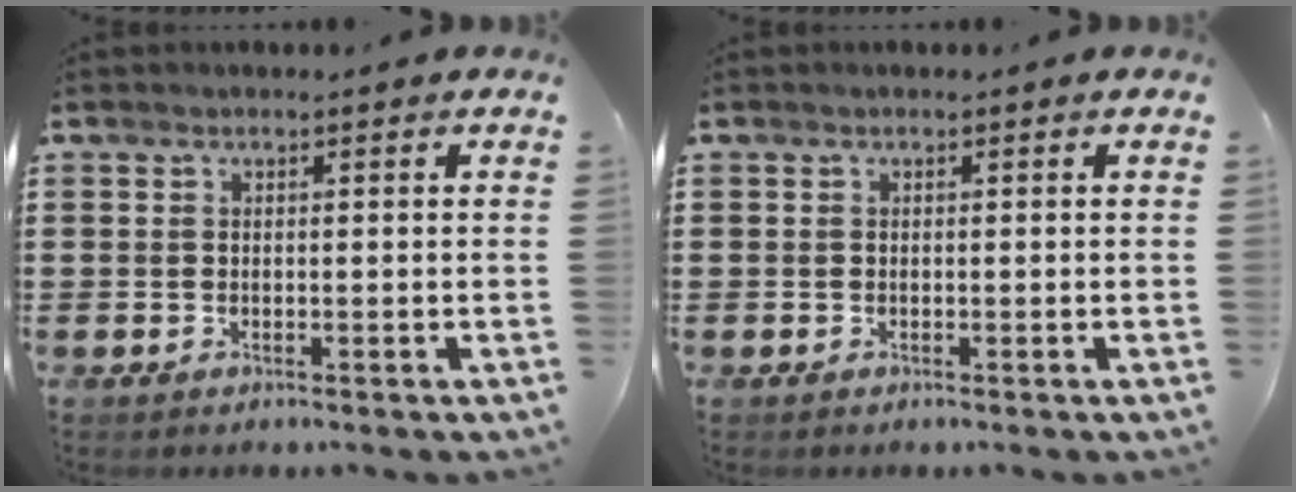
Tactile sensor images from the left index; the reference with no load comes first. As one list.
[{"total": 0.0}]